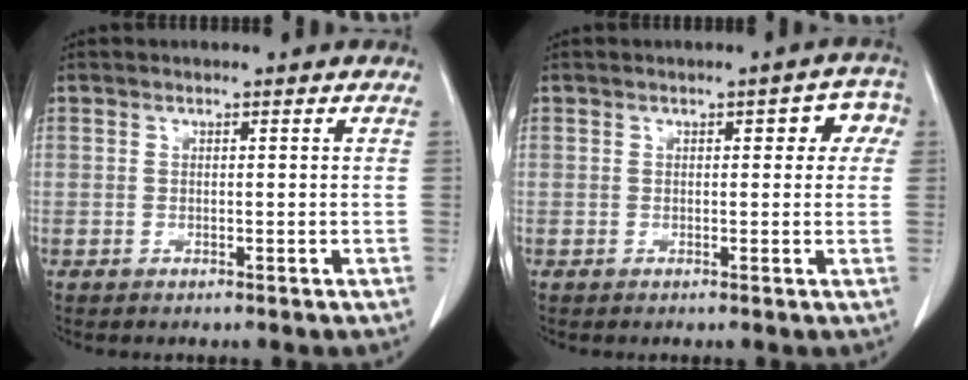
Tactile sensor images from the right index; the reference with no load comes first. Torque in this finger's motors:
{"motor_torque": [0.11, 0.10, 0.07, 0.01]}